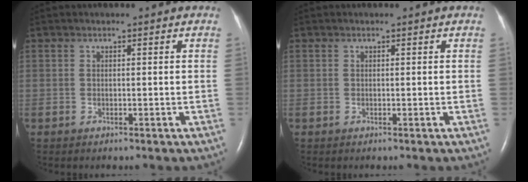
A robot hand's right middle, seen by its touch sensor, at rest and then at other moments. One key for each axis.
{"total": 0.0}